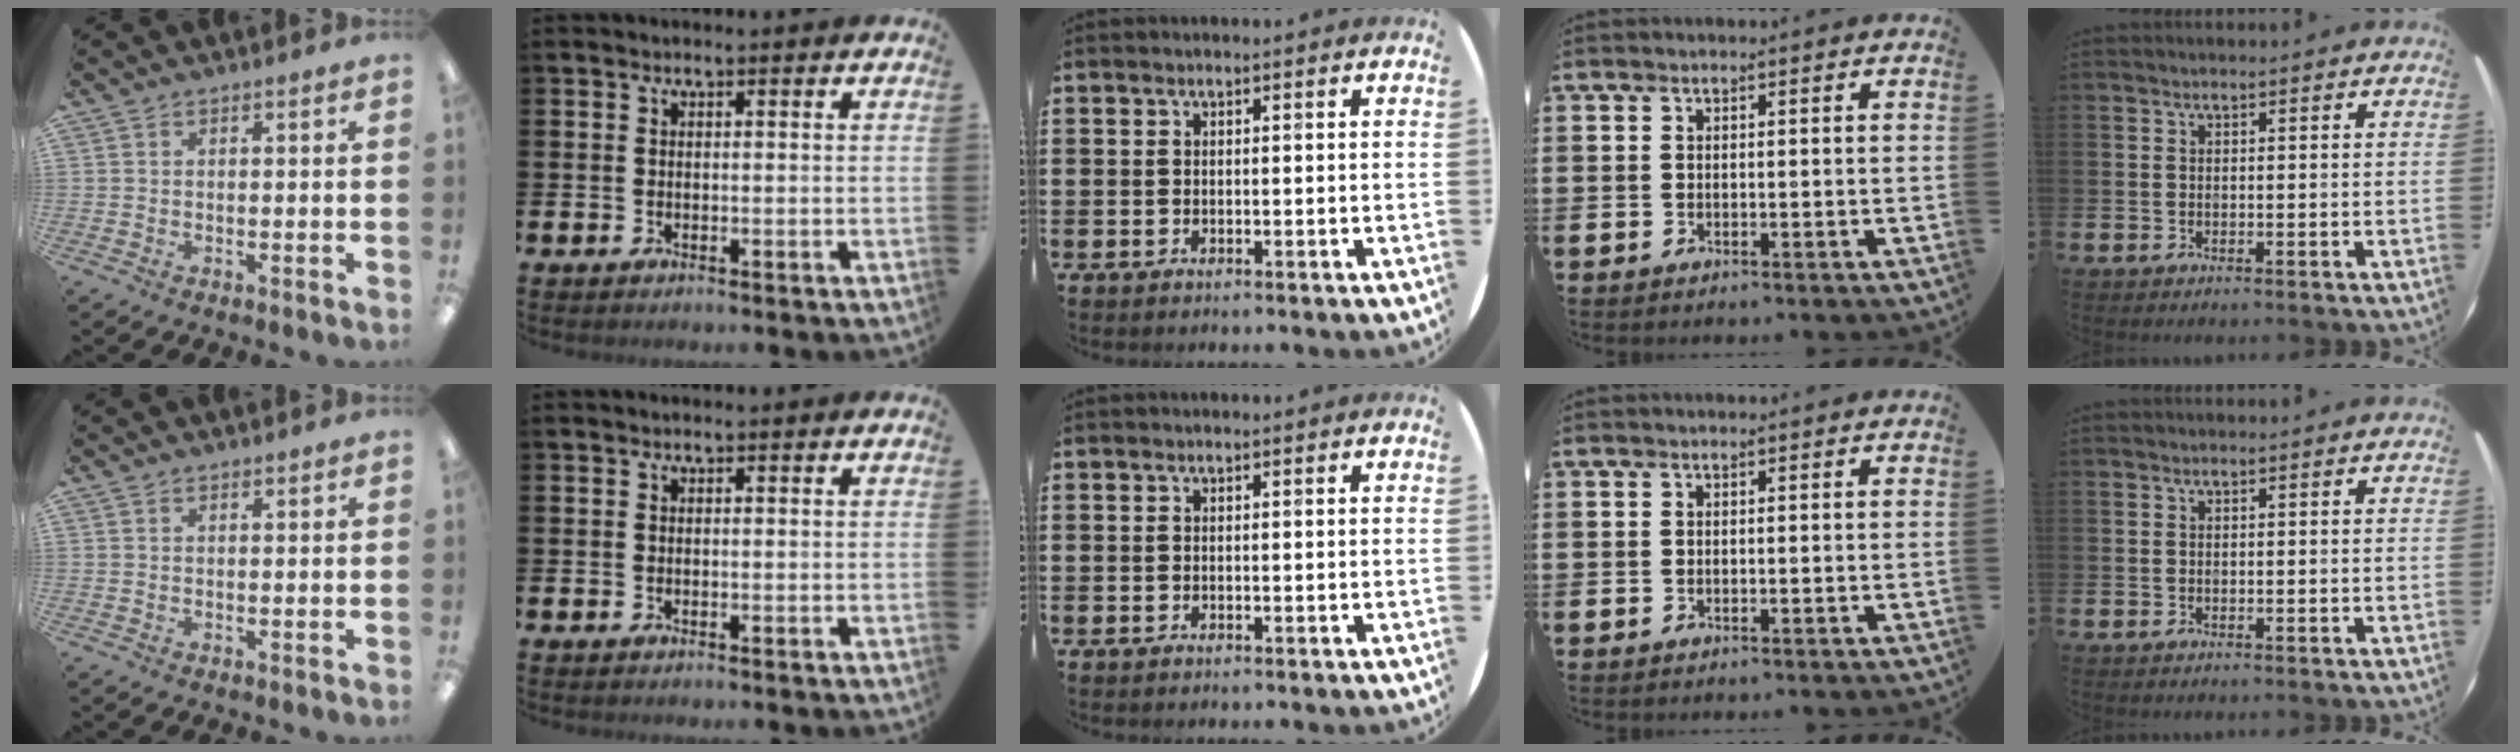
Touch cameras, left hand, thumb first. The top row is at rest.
{"thumb": {"total": 0.6, "force": [0.5, 0.2, 0.1], "torque": [-0.002, 0.001, 0.010]}}